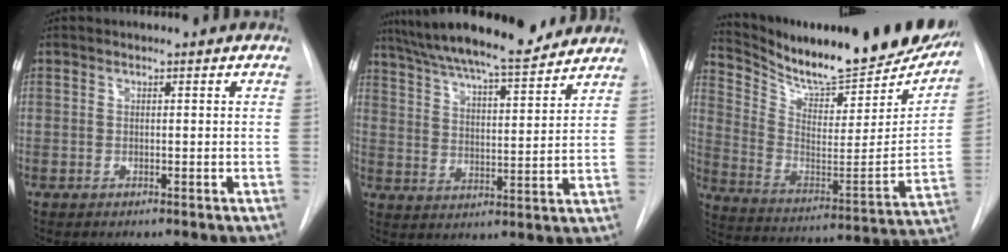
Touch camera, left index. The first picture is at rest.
{"total": 19.1, "force": [17.0, 2.1, 8.4], "torque": [-0.142, 0.017, 0.252]}
{"total": 27.8, "force": [24.4, 5.8, 12.0], "torque": [-0.194, -0.069, 0.345]}